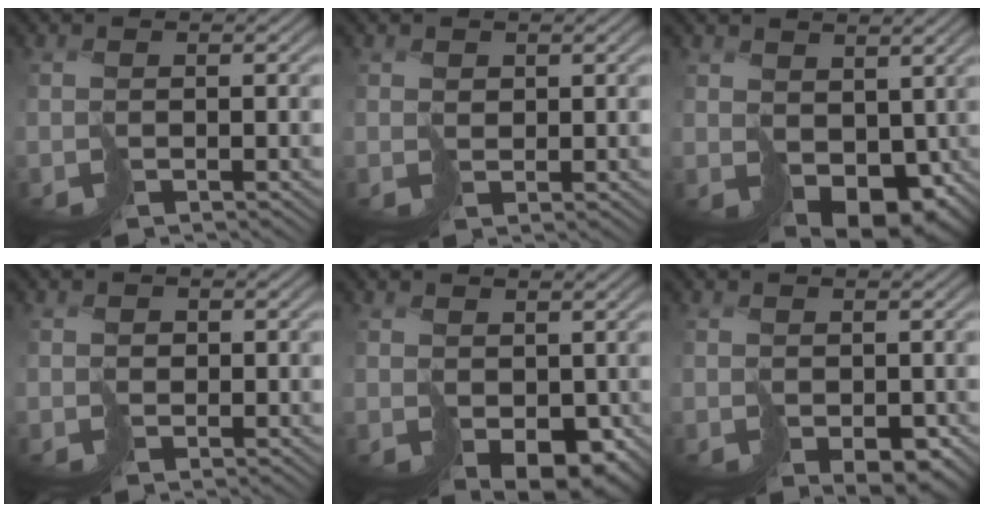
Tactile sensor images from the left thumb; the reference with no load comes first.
{"total": 1.7, "force": [1.5, 0.6, -0.1], "torque": [0.002, 0.006, 0.032]}
{"total": 9.1, "force": [0.8, 6.6, 6.2], "torque": [-0.118, -0.037, 0.040]}
{"total": 1.2, "force": [0.8, 1.0, -0.1], "torque": [0.004, 0.003, 0.013]}
{"total": 5.4, "force": [0.2, 3.9, 3.8], "torque": [-0.072, -0.026, 0.019]}
{"total": 3.0, "force": [-0.2, 2.1, 2.1], "torque": [-0.042, -0.011, 0.007]}